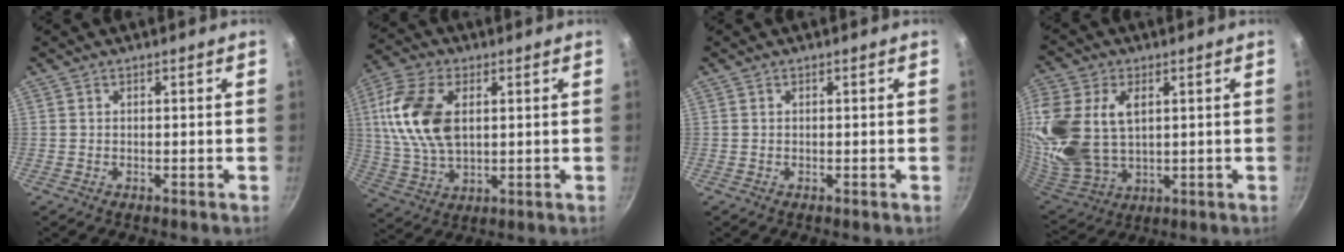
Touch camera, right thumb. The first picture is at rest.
{"total": 14.8, "force": [3.0, 8.7, 11.6], "torque": [-0.221, -0.003, 0.056]}
{"total": 0.0}
{"total": 20.6, "force": [4.6, 13.7, 14.6], "torque": [-0.326, -0.011, 0.100]}